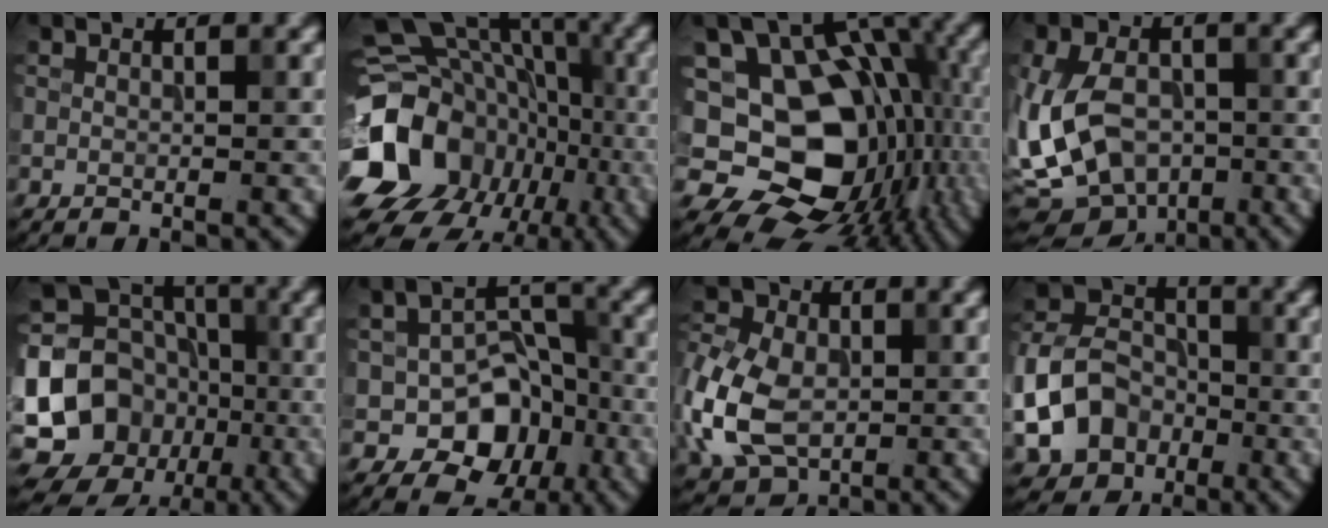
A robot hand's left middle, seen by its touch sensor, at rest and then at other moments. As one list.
[{"total": 17.6, "force": [-4.9, 14.3, 8.9], "torque": [-0.179, 0.005, -0.089]}, {"total": 14.6, "force": [-2.0, 10.8, 9.6], "torque": [-0.134, 0.002, -0.040]}, {"total": 11.8, "force": [-2.9, 7.9, 8.2], "torque": [-0.171, -0.013, -0.045]}, {"total": 17.8, "force": [-4.8, 16.0, 6.2], "torque": [-0.155, -0.004, -0.096]}, {"total": 7.7, "force": [-2.7, 5.5, 4.6], "torque": [-0.054, -0.004, -0.045]}, {"total": 10.4, "force": [-2.0, 7.3, 7.1], "torque": [-0.179, -0.010, -0.050]}, {"total": 8.4, "force": [-2.6, 6.6, 4.6], "torque": [-0.094, -0.004, -0.056]}]